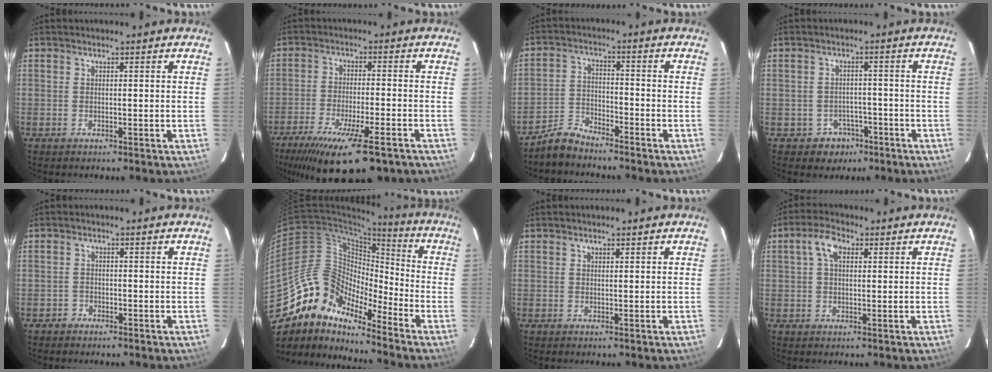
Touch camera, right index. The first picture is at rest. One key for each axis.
{"total": 17.4, "fx": -11.9, "fy": 4.1, "fz": 12.0, "tx": -0.232, "ty": -0.058, "tz": -0.192}
{"total": 5.1, "fx": -4.9, "fy": 1.2, "fz": 1.1, "tx": -0.028, "ty": 0.012, "tz": -0.097}
{"total": 4.9, "fx": -2.6, "fy": 4.2, "fz": 0.2, "tx": -0.015, "ty": 0.025, "tz": -0.026}
{"total": 1.3, "fx": -1.1, "fy": 0.8, "fz": -0.1, "tx": -0.002, "ty": 0.006, "tz": -0.020}
{"total": 13.1, "fx": -11.5, "fy": 5.2, "fz": 3.5, "tx": -0.060, "ty": 0.024, "tz": -0.235}
{"total": 0.5, "fx": 0.5, "fy": 0.2, "fz": 0.2, "tx": -0.003, "ty": 0.002, "tz": 0.009}
{"total": 4.6, "fx": 1.5, "fy": 2.6, "fz": 3.5, "tx": -0.068, "ty": 0.017, "tz": 0.027}